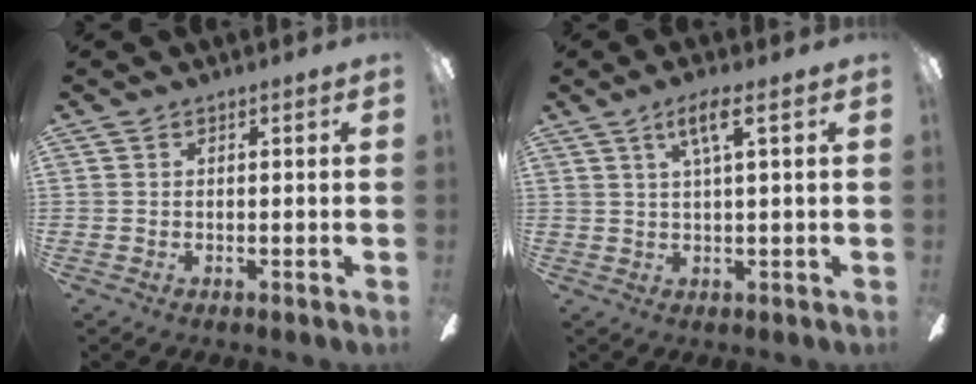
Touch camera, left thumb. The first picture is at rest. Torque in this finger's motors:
{"motor_torque": [0.10, 0.04, -0.05, -0.02, 0.04]}